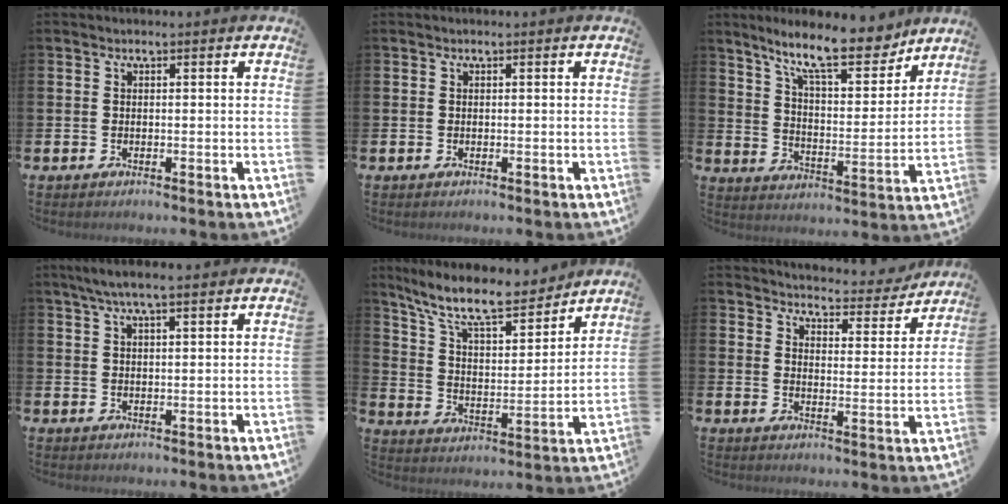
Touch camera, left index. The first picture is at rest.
{"total": 0.0}
{"total": 12.1, "force": [10.1, 2.7, 5.9], "torque": [-0.120, -0.056, 0.173]}
{"total": 4.1, "force": [3.1, 0.7, 2.7], "torque": [-0.056, 0.000, 0.054]}
{"total": 11.1, "force": [9.6, 2.7, 5.0], "torque": [-0.133, -0.056, 0.167]}
{"total": 4.3, "force": [4.2, 0.7, 0.1], "torque": [-0.014, -0.040, 0.067]}